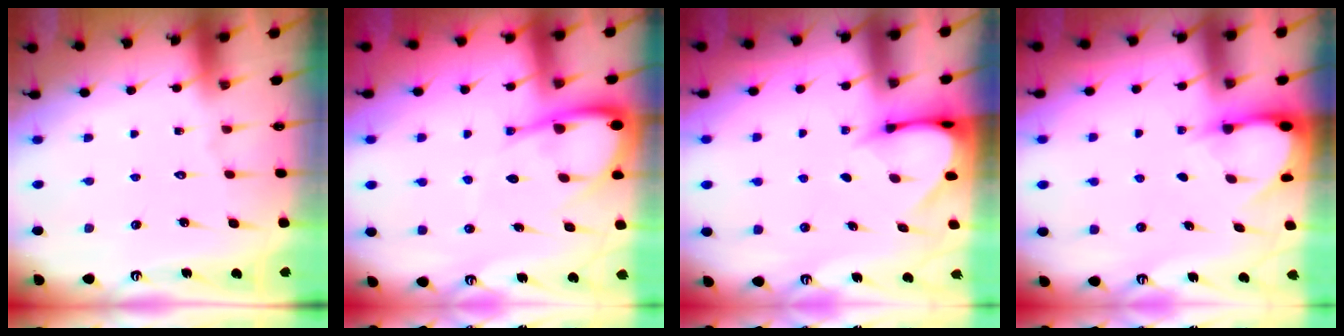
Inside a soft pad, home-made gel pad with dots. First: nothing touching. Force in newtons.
{"total": 9.8, "press": 9.7, "slide": 1.1}
{"total": 3.4, "press": 3.4, "slide": 0.2}
{"total": 2.9, "press": 2.9, "slide": 0.3}